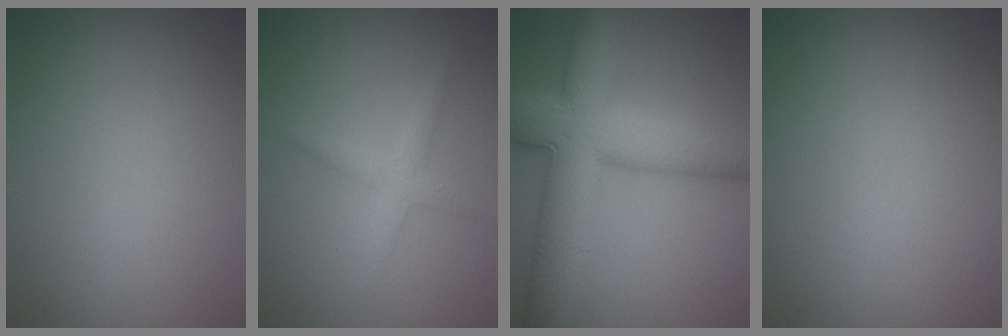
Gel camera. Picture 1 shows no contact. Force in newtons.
{"total": 1.9, "press": 1.9, "slide": 0.0}
{"total": 10.7, "press": 10.7, "slide": 0.3}
{"total": 0.0}